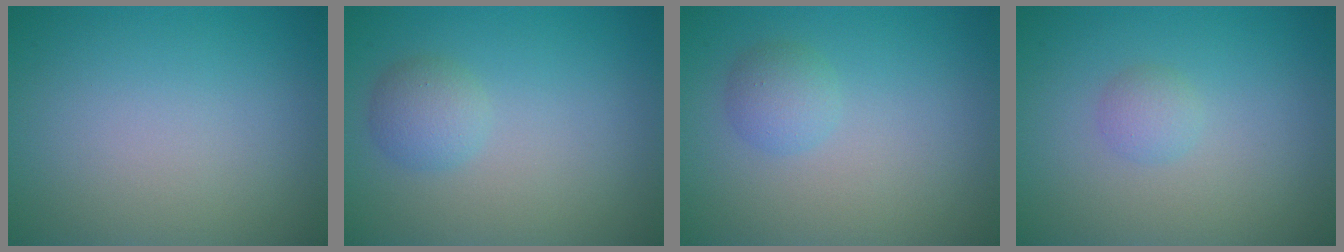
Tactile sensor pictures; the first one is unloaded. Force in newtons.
{"total": 2.0, "press": 2.0, "slide": 0.1}
{"total": 1.8, "press": 1.8, "slide": 0.0}
{"total": 1.3, "press": 1.3, "slide": 0.1}